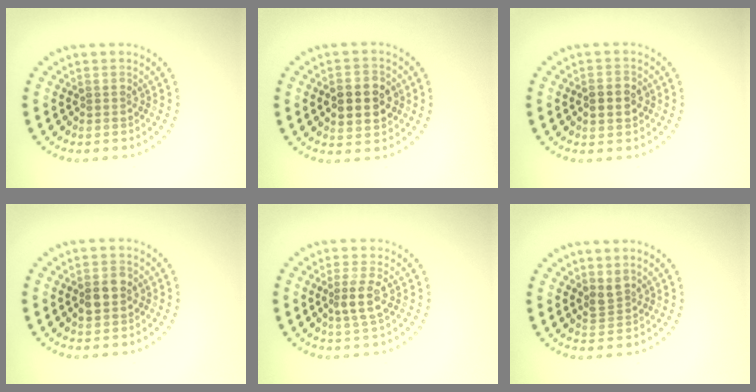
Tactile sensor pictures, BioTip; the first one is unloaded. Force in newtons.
{"total": 4.9, "press": 4.9, "slide": 0.3}
{"total": 3.0, "press": 3.0, "slide": 0.2}
{"total": 2.5, "press": 2.5, "slide": 0.2}
{"total": 2.5, "press": 2.2, "slide": 1.1}
{"total": 1.5, "press": 1.1, "slide": 1.0}